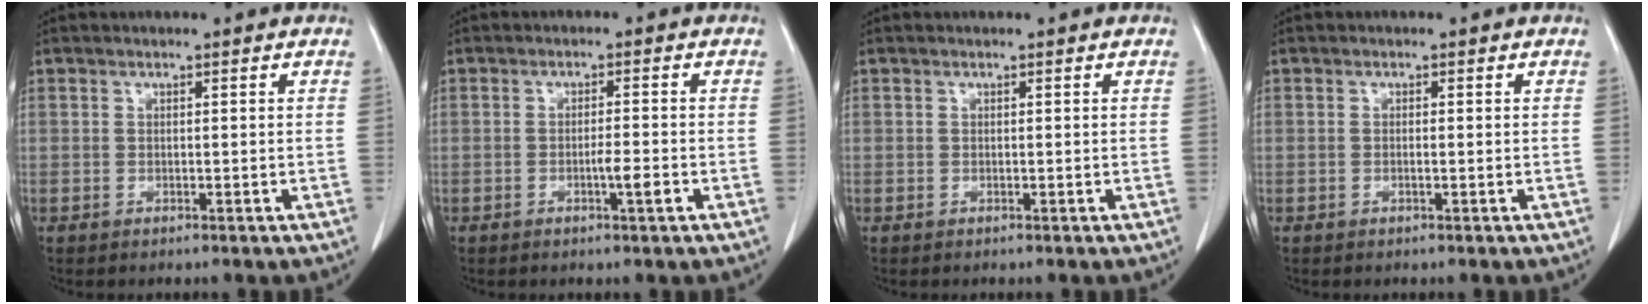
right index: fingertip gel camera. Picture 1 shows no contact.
{"total": 2.7, "force": [-1.0, 0.1, 2.5], "torque": [-0.041, -0.001, -0.017]}
{"total": 0.0}
{"total": 0.6, "force": [-0.1, 0.0, 0.6], "torque": [-0.011, 0.001, -0.001]}